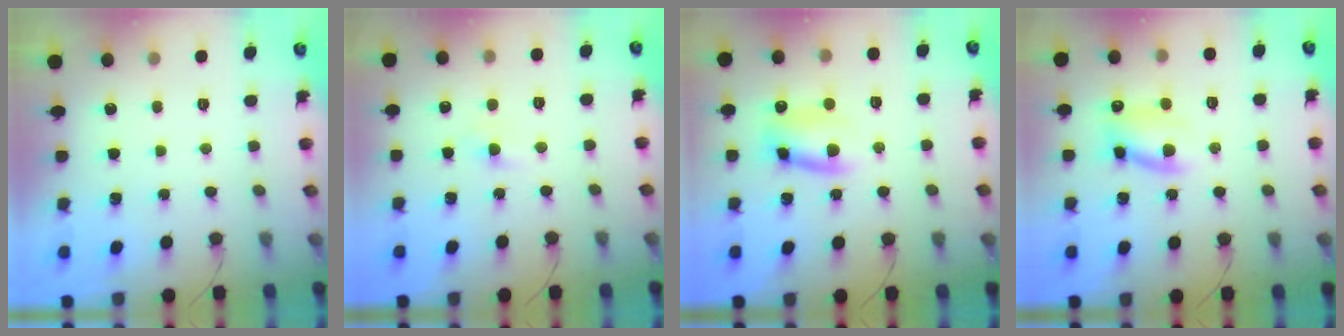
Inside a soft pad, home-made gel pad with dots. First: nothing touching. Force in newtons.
{"total": 2.6, "press": 2.3, "slide": 1.1}
{"total": 10.2, "press": 10.1, "slide": 1.1}
{"total": 9.5, "press": 9.3, "slide": 1.9}